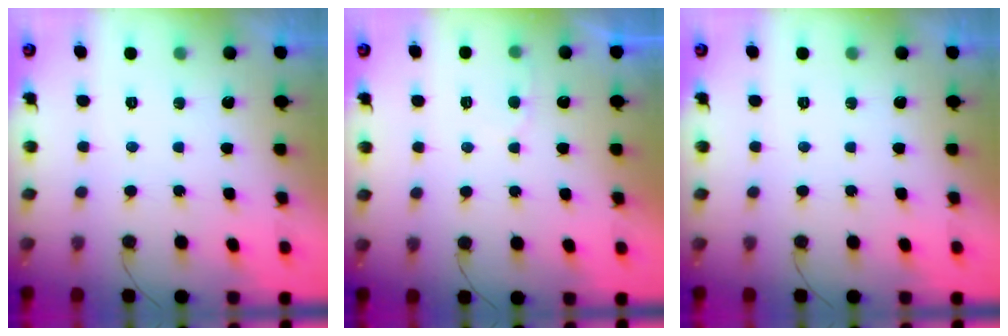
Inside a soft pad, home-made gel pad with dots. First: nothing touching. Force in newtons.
{"total": 3.3, "press": 3.3, "slide": 0.4}
{"total": 0.0}